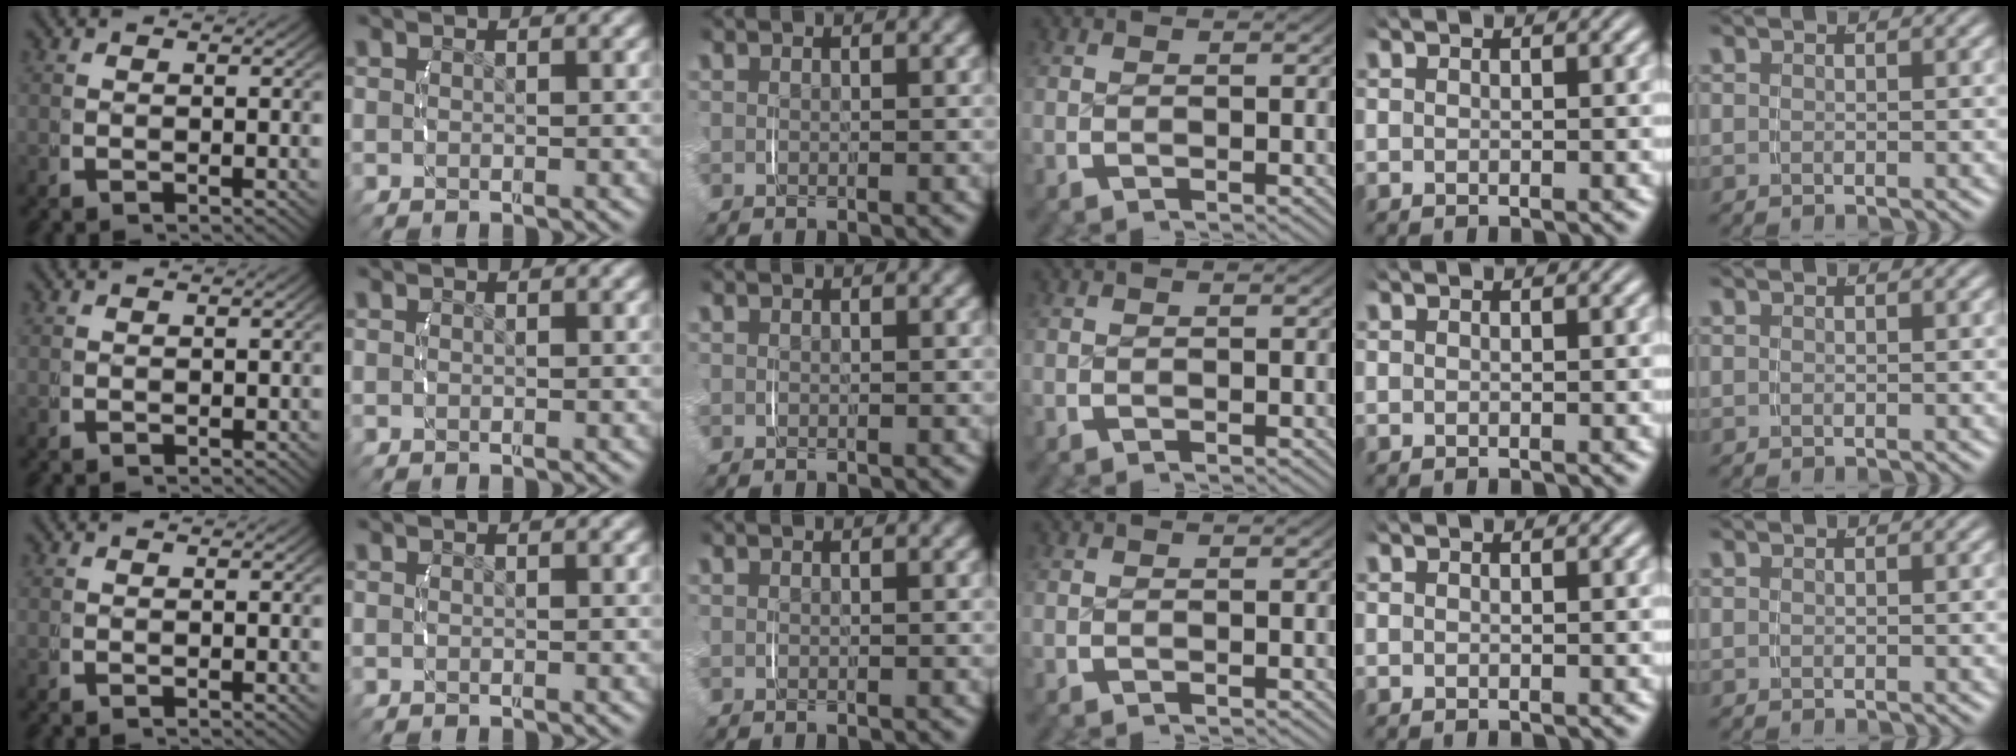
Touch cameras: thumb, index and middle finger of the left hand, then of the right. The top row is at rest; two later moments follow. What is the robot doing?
{"motion": "lift_and_place", "object": "string"}